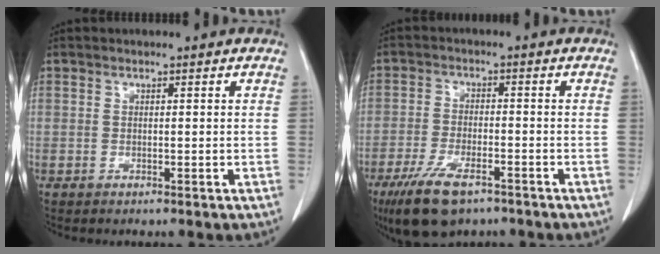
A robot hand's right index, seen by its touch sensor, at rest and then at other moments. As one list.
[{"total": 9.3, "force": [-6.2, 3.1, 6.3], "torque": [-0.125, -0.018, -0.105]}]